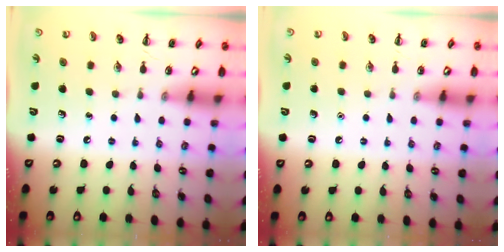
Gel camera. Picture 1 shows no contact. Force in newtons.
{"total": 1.5, "press": 1.5, "slide": 0.1}